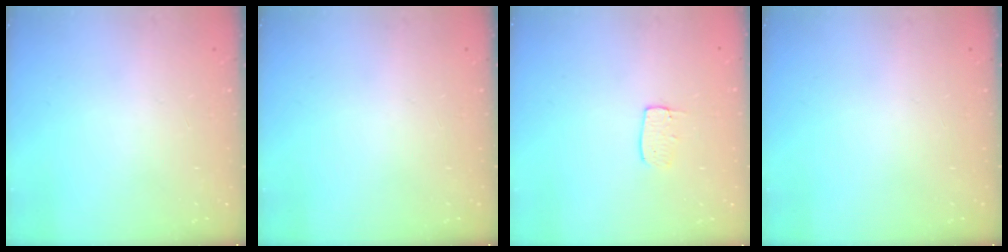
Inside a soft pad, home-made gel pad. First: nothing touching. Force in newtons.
{"total": 0.0}
{"total": 6.0, "press": 6.0, "slide": 0.3}
{"total": 0.0}